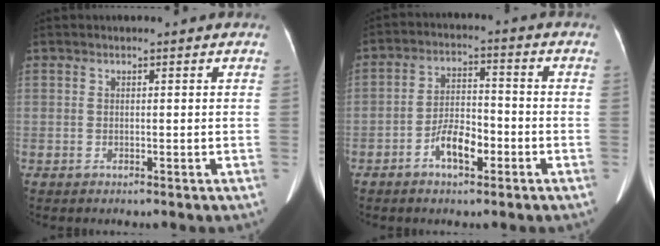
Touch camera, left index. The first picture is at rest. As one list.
[{"total": 6.4, "force": [-3.1, 2.6, 4.9], "torque": [-0.095, 0.011, -0.056]}]